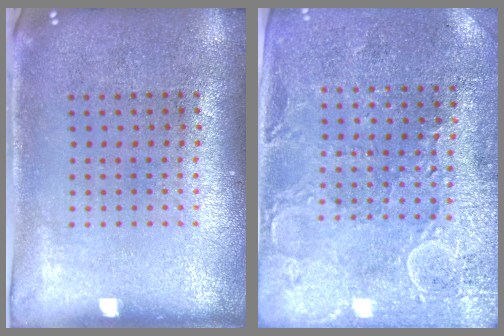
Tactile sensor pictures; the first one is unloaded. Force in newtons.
{"total": 2.8, "press": 2.8, "slide": 0.5}